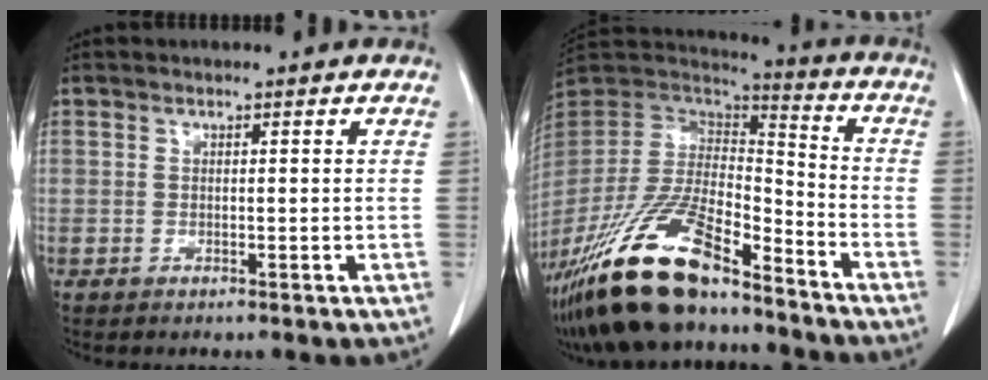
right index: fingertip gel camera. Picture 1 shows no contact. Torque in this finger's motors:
{"motor_torque": [0.98, -0.83, 0.41, 0.10]}